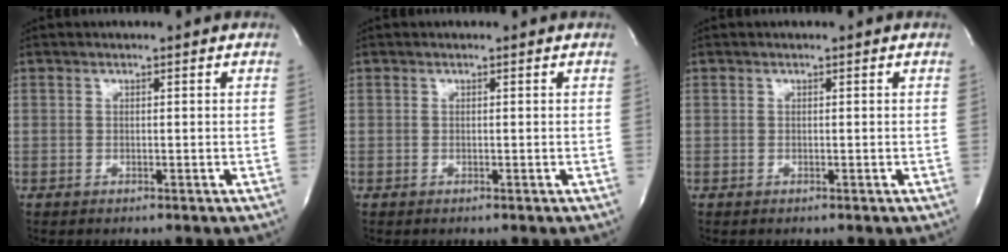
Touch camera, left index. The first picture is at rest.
{"total": 0.0}
{"total": 0.0}